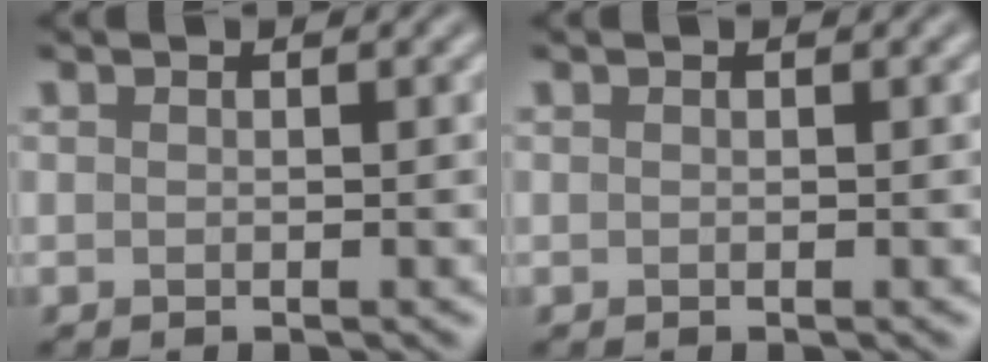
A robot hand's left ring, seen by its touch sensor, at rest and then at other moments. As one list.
[{"total": 0.0}]